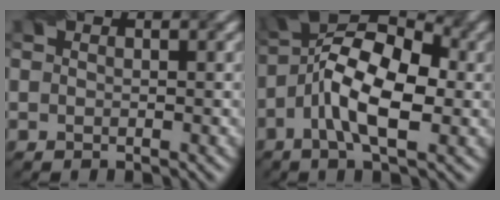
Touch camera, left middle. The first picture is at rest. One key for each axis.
{"total": 9.5, "fx": -1.5, "fy": 4.0, "fz": 8.4, "tx": -0.149, "ty": 0.028, "tz": -0.038}